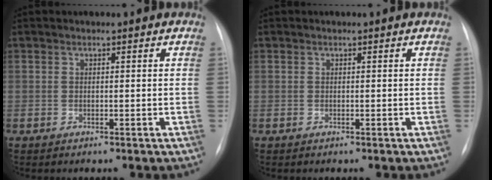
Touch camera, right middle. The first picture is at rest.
{"total": 0.0}